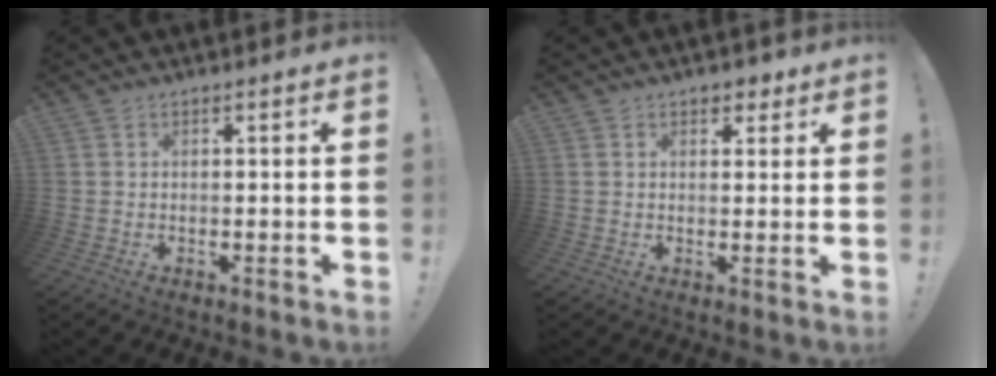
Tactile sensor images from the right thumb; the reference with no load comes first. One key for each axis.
{"total": 2.9, "fx": 1.8, "fy": 2.0, "fz": 1.1, "tx": 0.000, "ty": -0.009, "tz": 0.029}